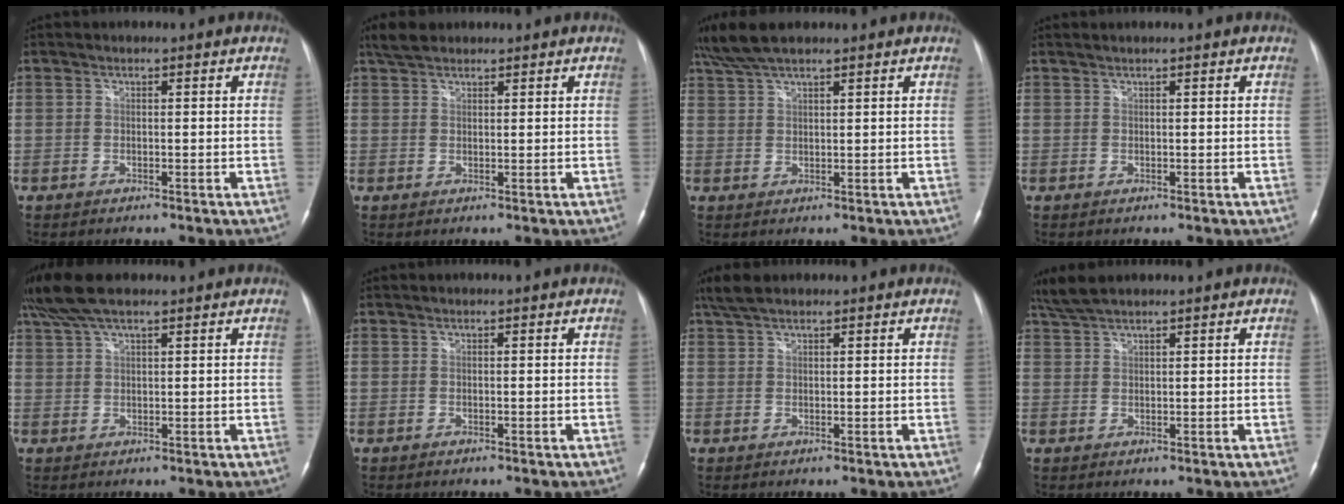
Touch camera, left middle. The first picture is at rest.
{"total": 3.3, "force": [2.7, 1.4, 1.2], "torque": [-0.030, 0.015, 0.051]}
{"total": 6.3, "force": [5.2, 1.1, 3.4], "torque": [-0.077, 0.028, 0.102]}
{"total": 0.6, "force": [0.5, -0.1, 0.3], "torque": [-0.008, 0.007, 0.014]}
{"total": 7.6, "force": [6.0, 1.7, 4.4], "torque": [-0.094, 0.034, 0.114]}
{"total": 0.0}
{"total": 3.5, "force": [2.9, 1.0, 1.8], "torque": [-0.044, 0.017, 0.059]}
{"total": 3.9, "force": [3.5, 0.4, 1.8], "torque": [-0.048, 0.019, 0.074]}